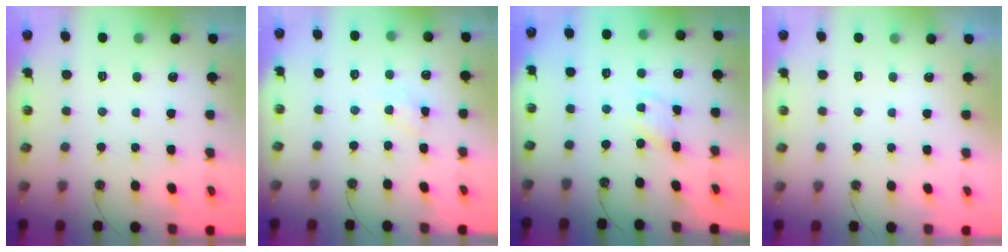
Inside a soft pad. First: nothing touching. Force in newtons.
{"total": 4.8, "press": 4.7, "slide": 0.7}
{"total": 1.8, "press": 1.8, "slide": 0.2}
{"total": 0.0}